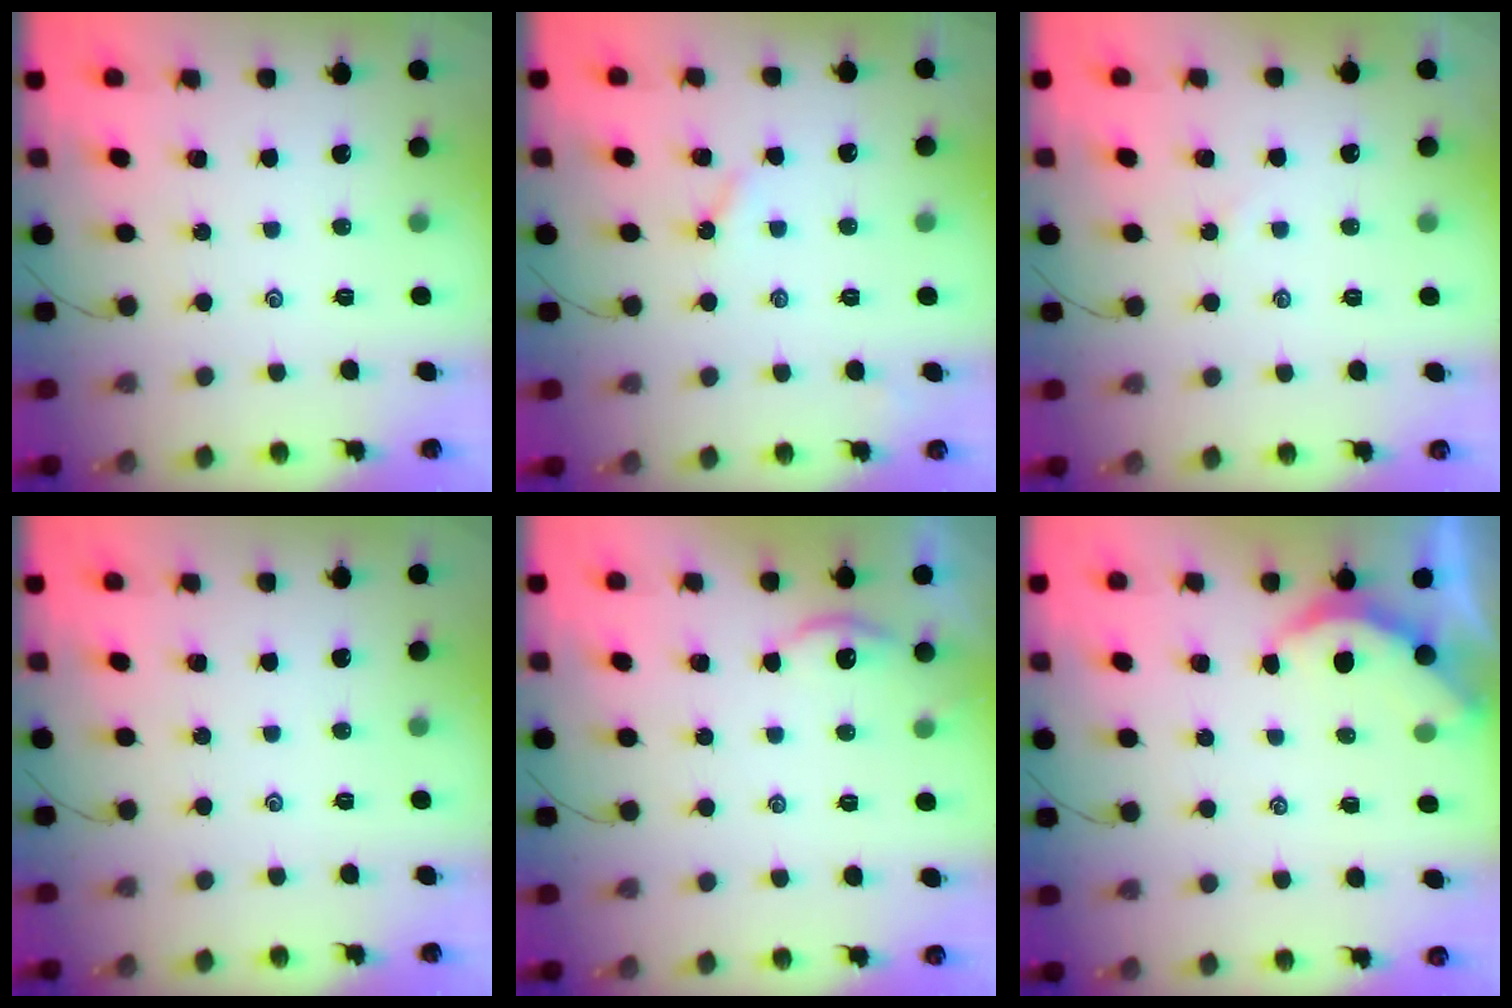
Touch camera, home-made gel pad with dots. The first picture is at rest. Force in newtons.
{"total": 2.8, "press": 2.8, "slide": 0.5}
{"total": 1.4, "press": 1.4, "slide": 0.4}
{"total": 0.0}
{"total": 1.9, "press": 1.9, "slide": 0.3}
{"total": 3.3, "press": 3.3, "slide": 0.3}